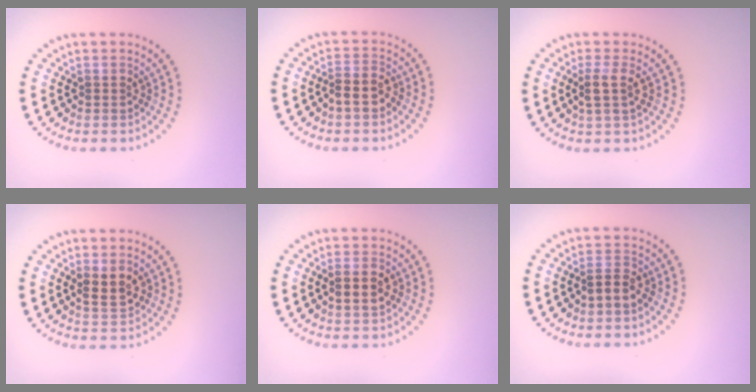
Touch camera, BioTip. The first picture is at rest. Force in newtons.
{"total": 2.2, "press": 2.1, "slide": 0.7}
{"total": 2.1, "press": 1.7, "slide": 1.3}
{"total": 2.4, "press": 2.4, "slide": 0.6}
{"total": 2.3, "press": 2.3, "slide": 0.5}
{"total": 1.9, "press": 1.7, "slide": 0.8}